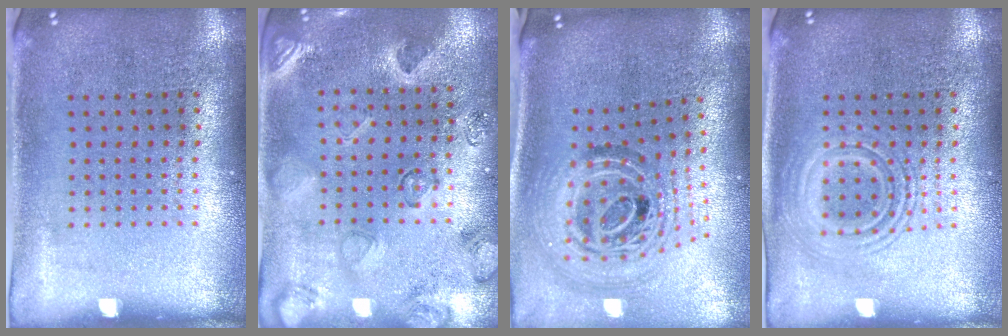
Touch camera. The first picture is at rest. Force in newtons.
{"total": 2.2, "press": 1.8, "slide": 1.3}
{"total": 2.1, "press": 1.7, "slide": 1.3}
{"total": 2.6, "press": 2.6, "slide": 0.4}